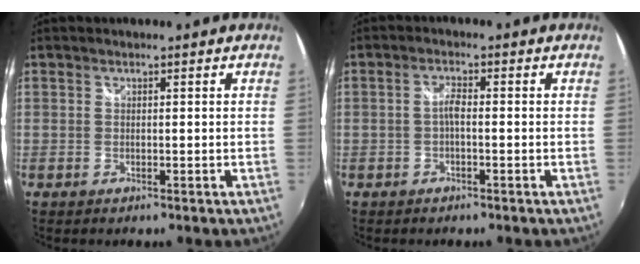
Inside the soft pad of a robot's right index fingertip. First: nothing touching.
{"total": 2.0, "force": [-0.6, 0.5, 1.8], "torque": [-0.038, 0.006, -0.014]}